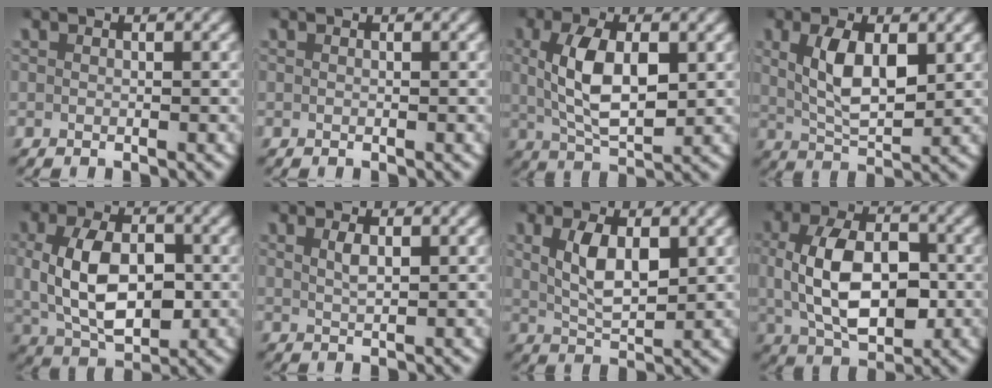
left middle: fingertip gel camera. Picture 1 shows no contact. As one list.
[{"total": 0.0}, {"total": 6.2, "force": [0.5, 3.0, 5.4], "torque": [-0.106, -0.010, 0.016]}, {"total": 5.0, "force": [1.0, 2.5, 4.3], "torque": [-0.083, -0.014, 0.024]}, {"total": 8.3, "force": [-0.5, 5.5, 6.2], "torque": [-0.133, -0.016, 0.001]}, {"total": 1.3, "force": [0.6, 0.3, 1.2], "torque": [-0.025, -0.005, 0.017]}, {"total": 4.3, "force": [1.0, 2.0, 3.6], "torque": [-0.070, -0.010, 0.022]}, {"total": 8.5, "force": [-0.2, 5.3, 6.6], "torque": [-0.137, -0.010, 0.002]}]